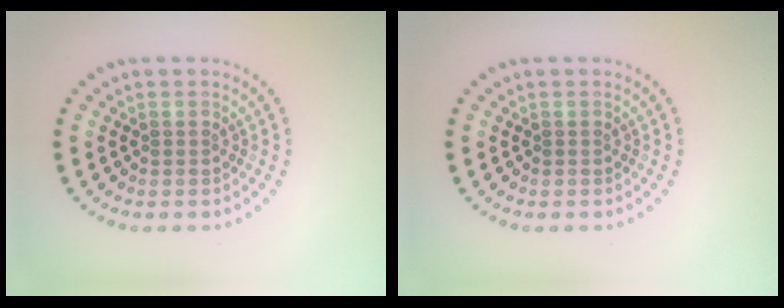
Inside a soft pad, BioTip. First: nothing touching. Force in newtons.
{"total": 0.0}